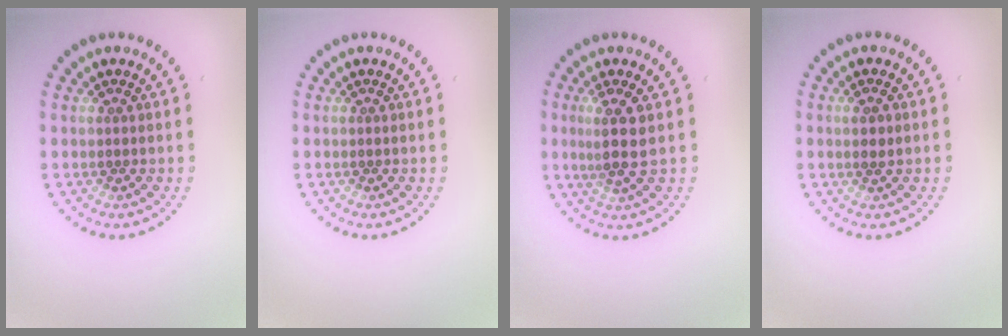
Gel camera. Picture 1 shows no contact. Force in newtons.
{"total": 0.0}
{"total": 3.2, "press": 2.6, "slide": 1.8}
{"total": 0.8, "press": 0.7, "slide": 0.4}